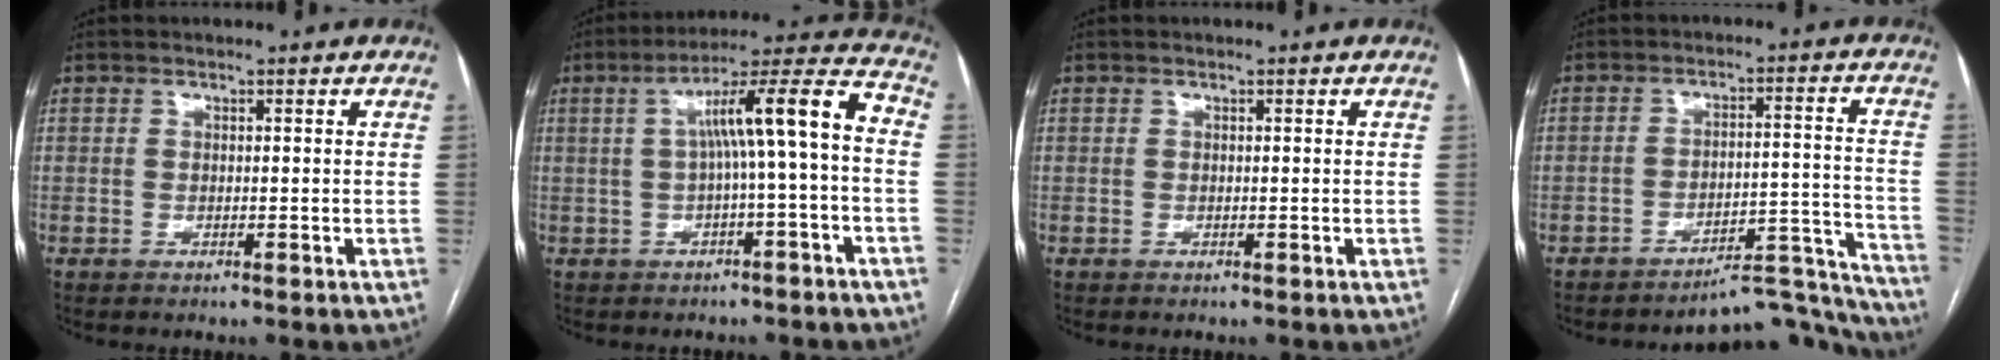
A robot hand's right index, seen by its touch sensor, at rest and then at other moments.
{"total": 11.2, "force": [-0.3, 0.0, 11.2], "torque": [-0.167, 0.039, -0.005]}
{"total": 0.0}
{"total": 14.0, "force": [-13.8, 2.1, 0.5], "torque": [0.034, 0.065, -0.182]}